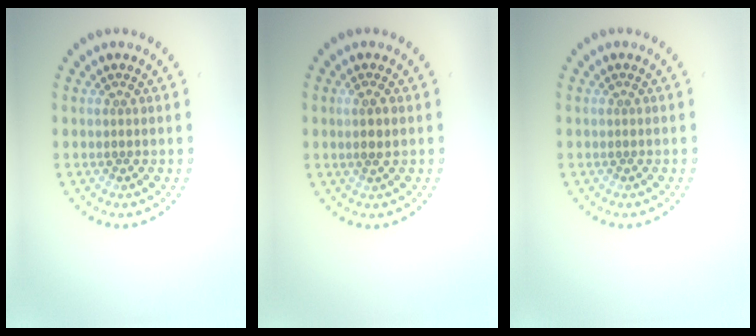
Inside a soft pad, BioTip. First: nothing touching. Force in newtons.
{"total": 1.1, "press": 1.0, "slide": 0.5}
{"total": 0.0}